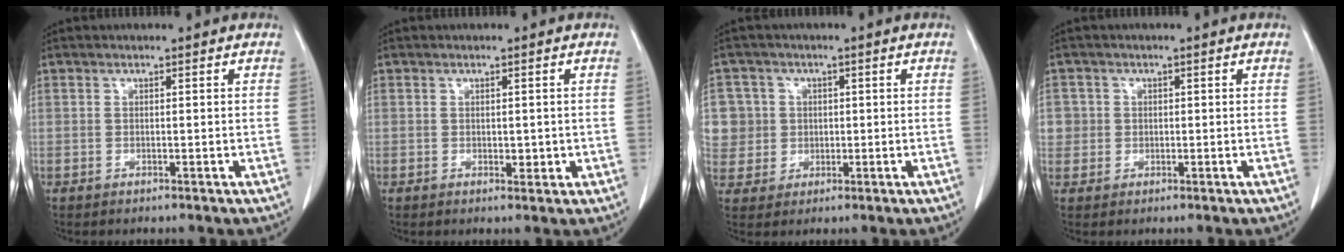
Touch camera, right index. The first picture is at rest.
{"total": 1.6, "force": [-0.1, 1.1, 1.1], "torque": [-0.013, -0.001, 0.003]}
{"total": 8.6, "force": [1.1, 8.6, 0.6], "torque": [-0.030, 0.036, 0.039]}
{"total": 2.7, "force": [0.1, 2.7, 0.0], "torque": [0.012, 0.007, 0.003]}